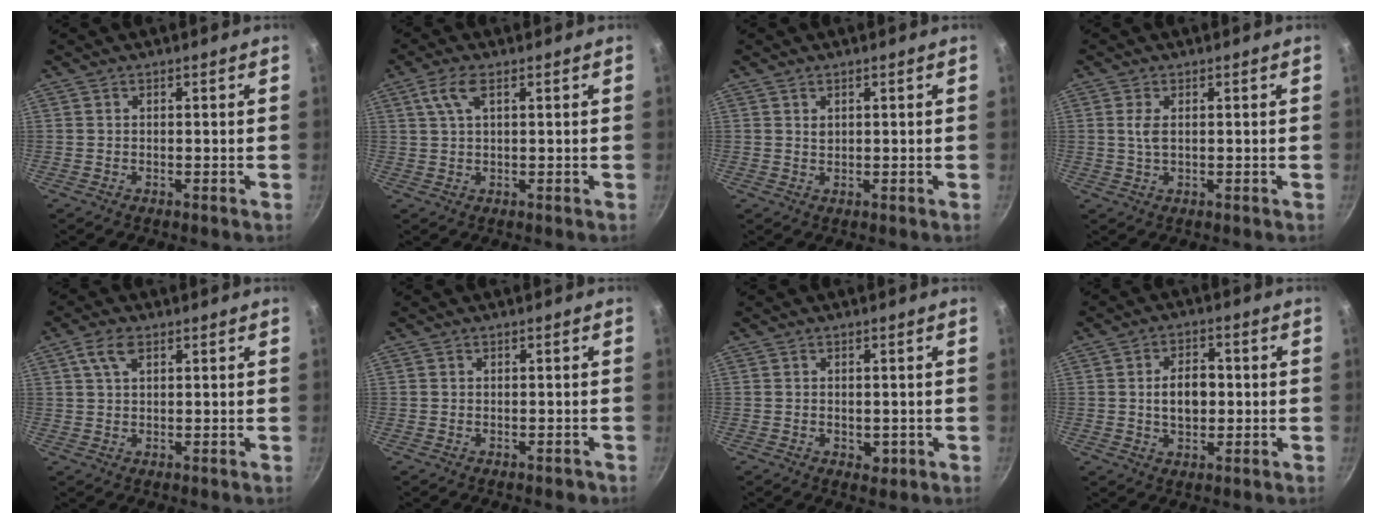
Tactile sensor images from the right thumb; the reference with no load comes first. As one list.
[{"total": 4.3, "force": [1.8, 1.2, 3.7], "torque": [-0.085, 0.005, 0.039]}, {"total": 1.0, "force": [0.7, 0.5, 0.6], "torque": [-0.009, -0.005, 0.014]}, {"total": 2.6, "force": [0.6, 1.1, 2.3], "torque": [-0.048, -0.004, 0.013]}, {"total": 4.3, "force": [2.0, 2.1, 3.1], "torque": [-0.058, 0.000, 0.039]}, {"total": 1.0, "force": [-0.5, 0.7, 0.4], "torque": [0.002, 0.011, 0.000]}, {"total": 2.4, "force": [-0.4, 1.8, 1.5], "torque": [-0.019, -0.005, -0.004]}, {"total": 7.2, "force": [0.2, 4.6, 5.5], "torque": [-0.071, 0.006, 0.003]}]